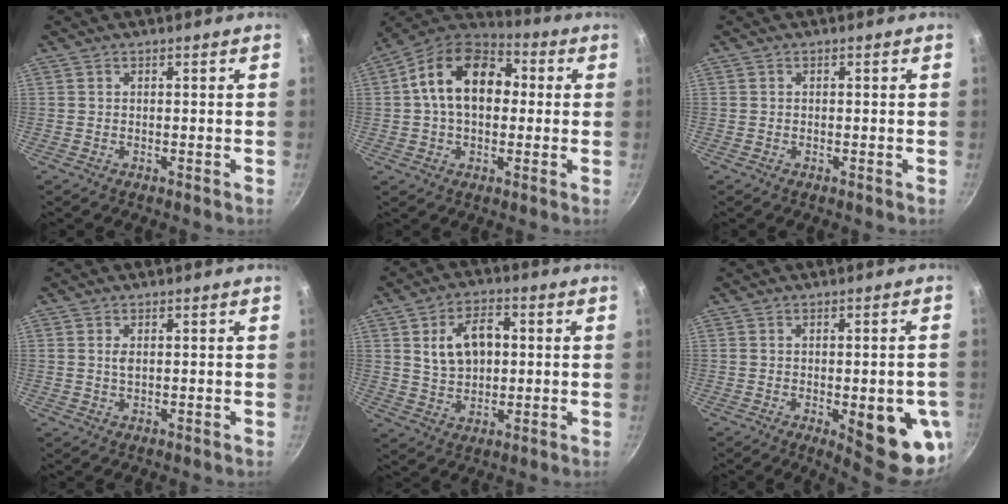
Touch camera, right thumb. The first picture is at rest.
{"total": 16.4, "force": [2.0, 11.2, 11.8], "torque": [-0.161, 0.032, 0.012]}
{"total": 0.0}
{"total": 1.4, "force": [0.3, 0.8, 1.2], "torque": [-0.021, 0.001, 0.004]}
{"total": 10.2, "force": [1.7, 6.9, 7.4], "torque": [-0.105, 0.003, 0.031]}
{"total": 13.9, "force": [-3.6, 4.7, 12.6], "torque": [-0.124, -0.003, -0.038]}